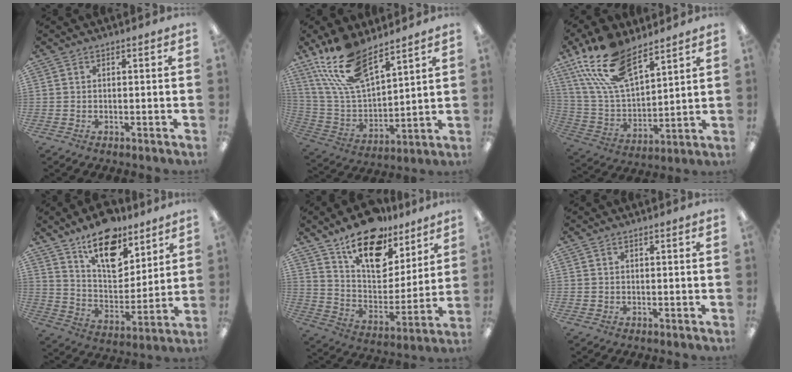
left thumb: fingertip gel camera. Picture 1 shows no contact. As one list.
[{"total": 17.9, "force": [13.1, 6.8, 10.1], "torque": [-0.223, -0.067, 0.237]}, {"total": 19.6, "force": [13.0, 8.8, 11.8], "torque": [-0.255, -0.058, 0.235]}, {"total": 17.0, "force": [12.2, 8.2, 8.5], "torque": [-0.130, -0.076, 0.215]}, {"total": 18.9, "force": [13.1, 9.9, 9.4], "torque": [-0.152, -0.086, 0.232]}, {"total": 0.6, "force": [0.2, 0.5, 0.0], "torque": [0.000, 0.004, 0.003]}]